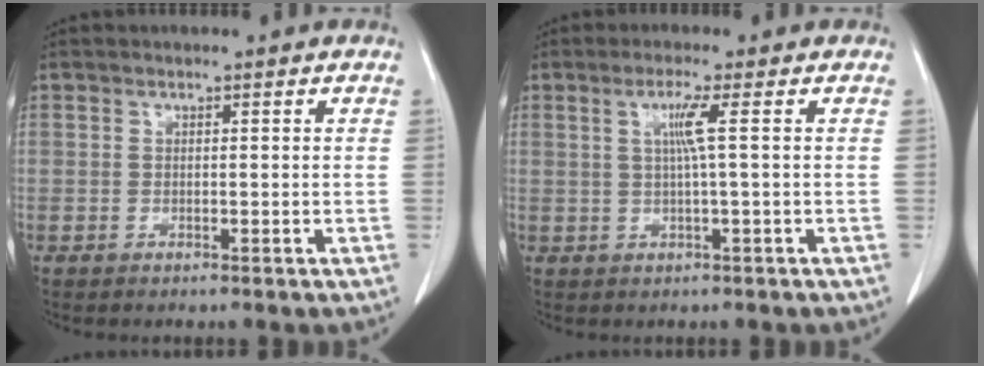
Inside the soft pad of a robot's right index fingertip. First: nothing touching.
{"total": 3.4, "force": [0.7, -0.8, 3.2], "torque": [-0.067, 0.002, 0.014]}